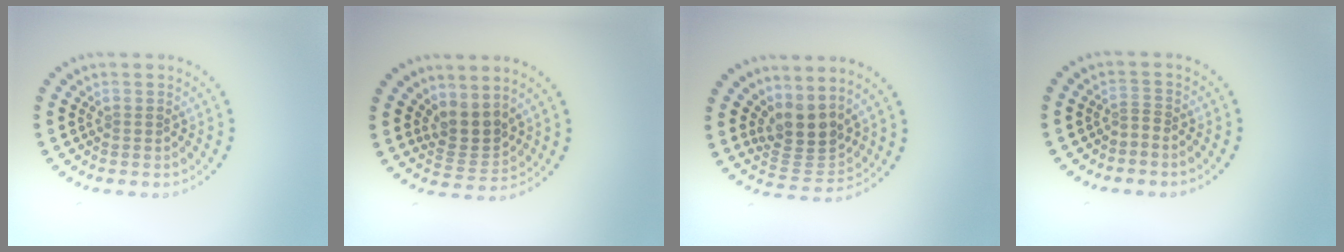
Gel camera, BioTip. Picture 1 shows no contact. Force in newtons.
{"total": 2.8, "press": 2.1, "slide": 1.8}
{"total": 3.7, "press": 3.0, "slide": 2.1}
{"total": 0.6, "press": 0.1, "slide": 0.6}